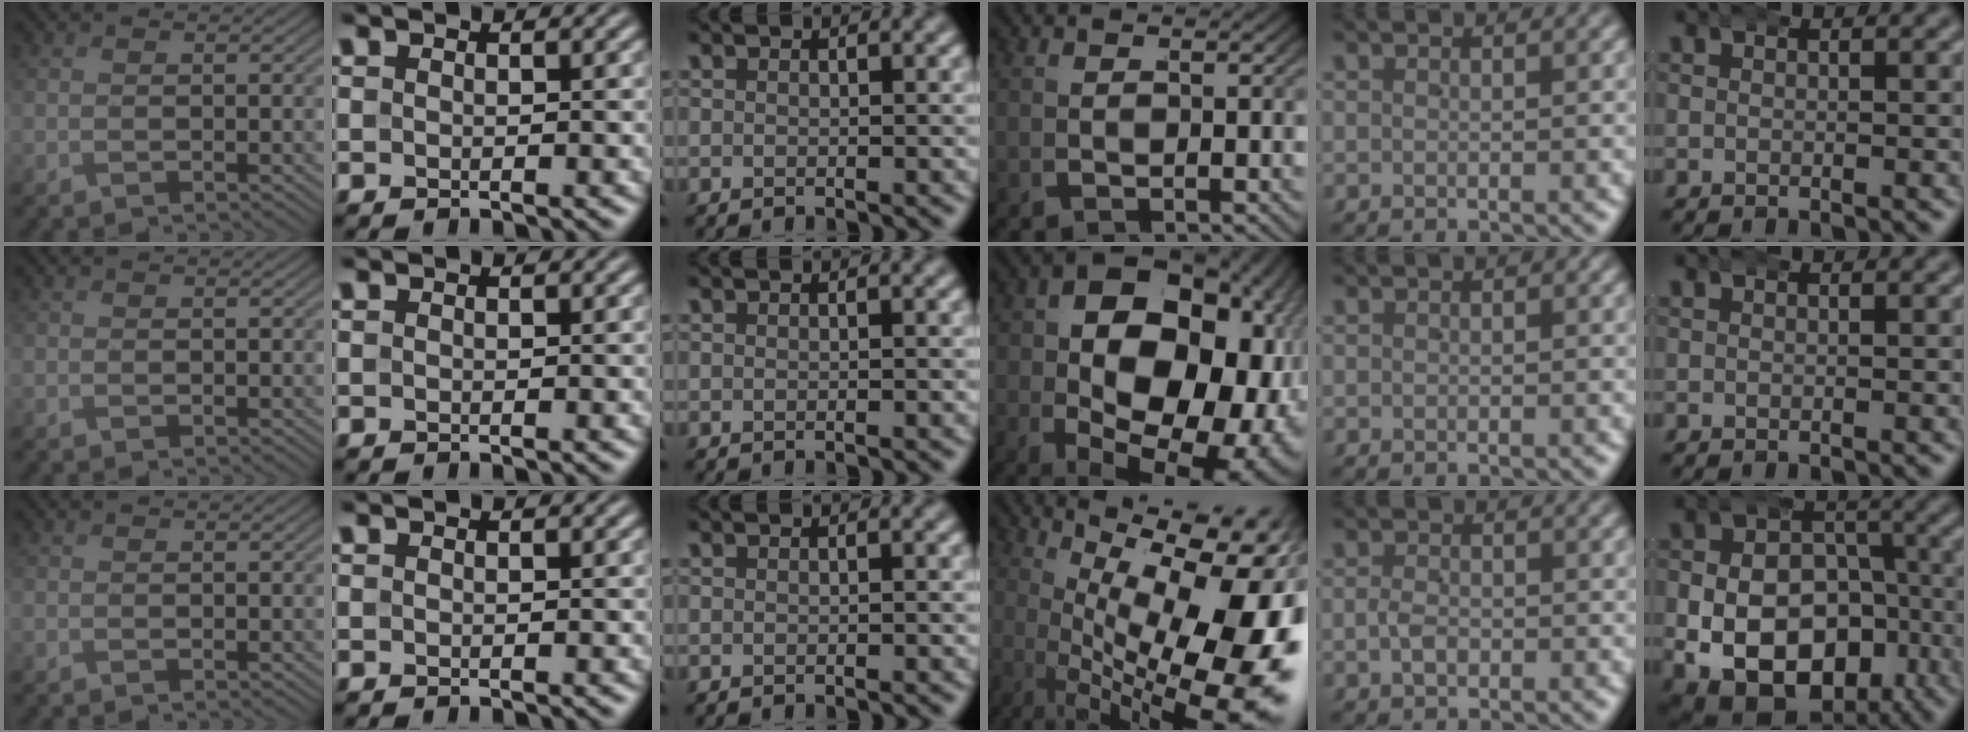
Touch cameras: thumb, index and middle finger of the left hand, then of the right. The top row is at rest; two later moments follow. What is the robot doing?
{"motion": "wrap", "object": "arm wrap"}